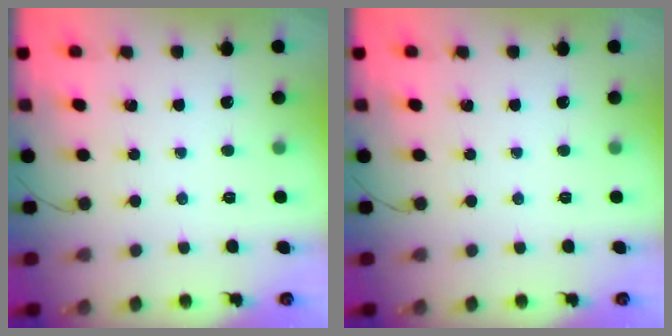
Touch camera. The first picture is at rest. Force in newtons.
{"total": 0.0}